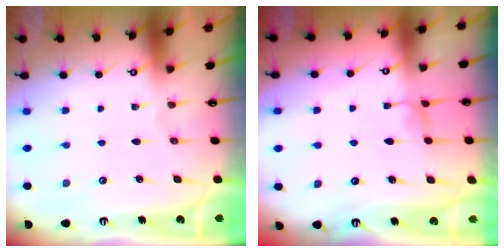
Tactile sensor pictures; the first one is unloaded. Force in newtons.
{"total": 0.8, "press": 0.0, "slide": 0.8}